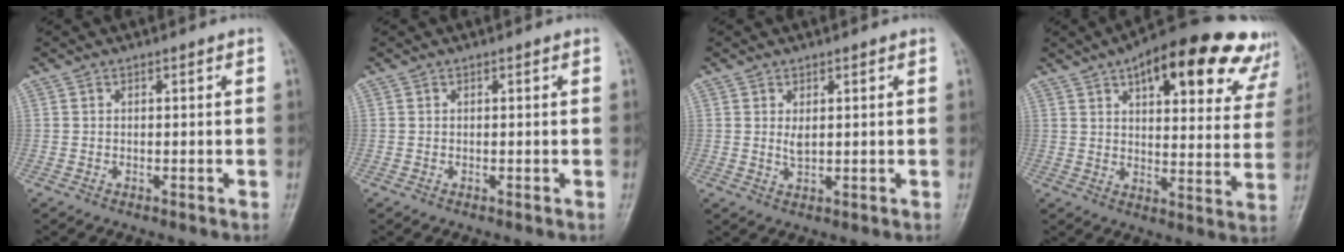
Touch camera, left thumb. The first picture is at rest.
{"total": 0.0}
{"total": 2.2, "force": [0.7, 1.1, 1.8], "torque": [-0.025, -0.008, 0.014]}
{"total": 24.9, "force": [14.8, 9.7, 17.5], "torque": [-0.198, -0.019, 0.184]}